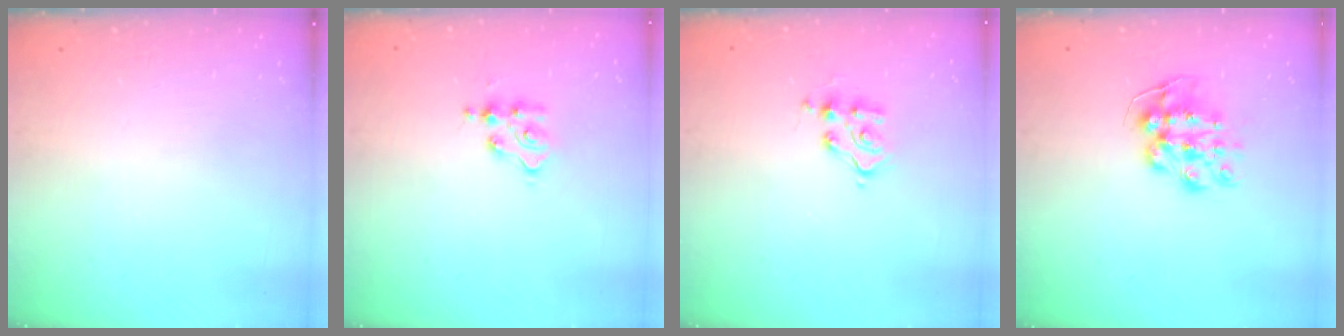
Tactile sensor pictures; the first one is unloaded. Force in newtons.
{"total": 3.7, "press": 3.7, "slide": 0.5}
{"total": 6.0, "press": 6.0, "slide": 0.1}
{"total": 9.6, "press": 9.5, "slide": 0.8}